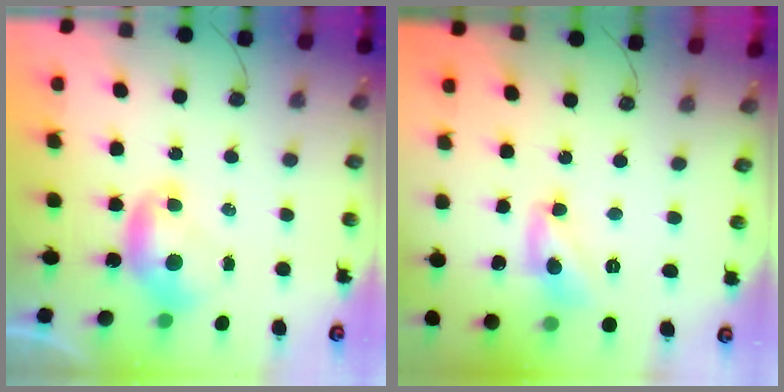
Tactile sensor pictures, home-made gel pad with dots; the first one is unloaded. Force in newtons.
{"total": 8.8, "press": 8.8, "slide": 0.4}